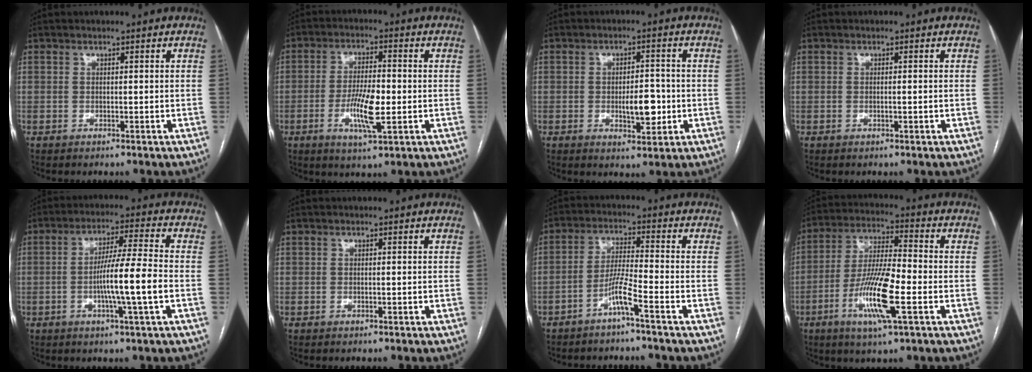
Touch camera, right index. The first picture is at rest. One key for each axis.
{"total": 8.0, "fx": -1.9, "fy": 1.7, "fz": 7.6, "tx": -0.145, "ty": -0.003, "tz": -0.034}
{"total": 5.7, "fx": -1.0, "fy": 2.1, "fz": 5.2, "tx": -0.079, "ty": -0.001, "tz": -0.009}
{"total": 0.8, "fx": -0.2, "fy": 0.0, "fz": 0.8, "tx": -0.015, "ty": 0.000, "tz": -0.001}
{"total": 9.7, "fx": -2.2, "fy": -0.8, "fz": 9.4, "tx": -0.167, "ty": -0.001, "tz": -0.041}
{"total": 0.0}
{"total": 4.8, "fx": -3.0, "fy": -0.8, "fz": 3.7, "tx": -0.076, "ty": 0.005, "tz": -0.062}
{"total": 12.7, "fx": -4.3, "fy": 1.4, "fz": 11.8, "tx": -0.232, "ty": -0.010, "tz": -0.081}